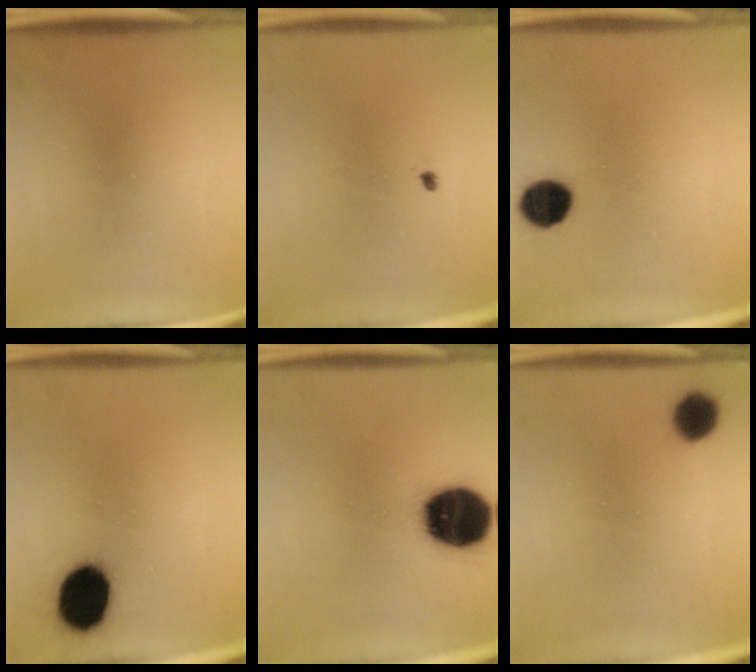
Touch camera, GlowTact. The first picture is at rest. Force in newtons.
{"total": 0.6}
{"total": 8.9}
{"total": 14.5}
{"total": 19.8}
{"total": 7.3}